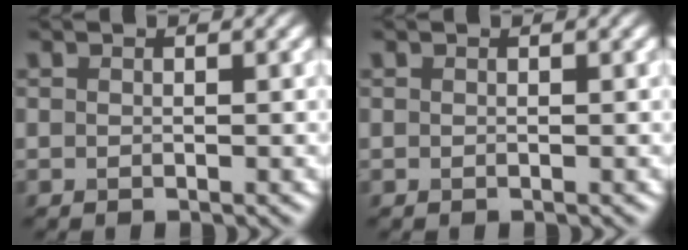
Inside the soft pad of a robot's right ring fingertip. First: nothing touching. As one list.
[{"total": 0.0}]